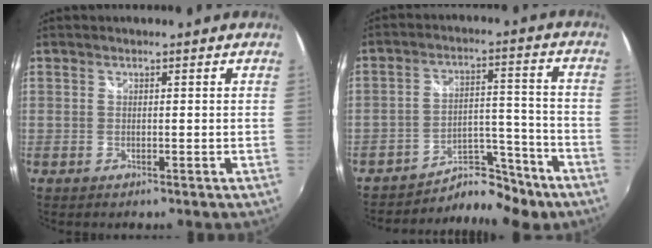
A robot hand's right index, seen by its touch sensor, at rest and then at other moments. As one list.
[{"total": 10.4, "force": [-9.0, 4.4, 2.6], "torque": [-0.036, 0.038, -0.129]}]